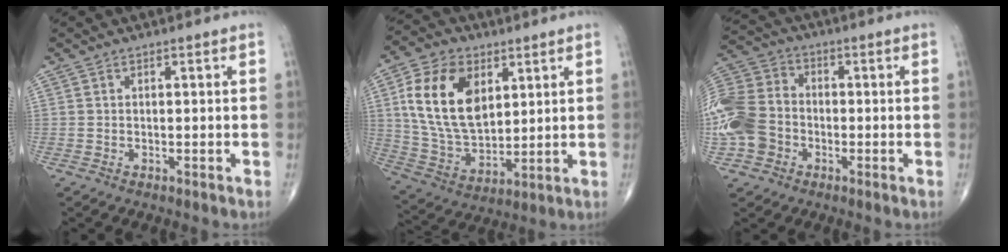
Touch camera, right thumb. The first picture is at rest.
{"total": 17.4, "force": [5.3, 10.9, 12.6], "torque": [-0.216, -0.017, 0.107]}
{"total": 14.2, "force": [-3.7, 11.3, 7.7], "torque": [-0.171, 0.030, -0.075]}